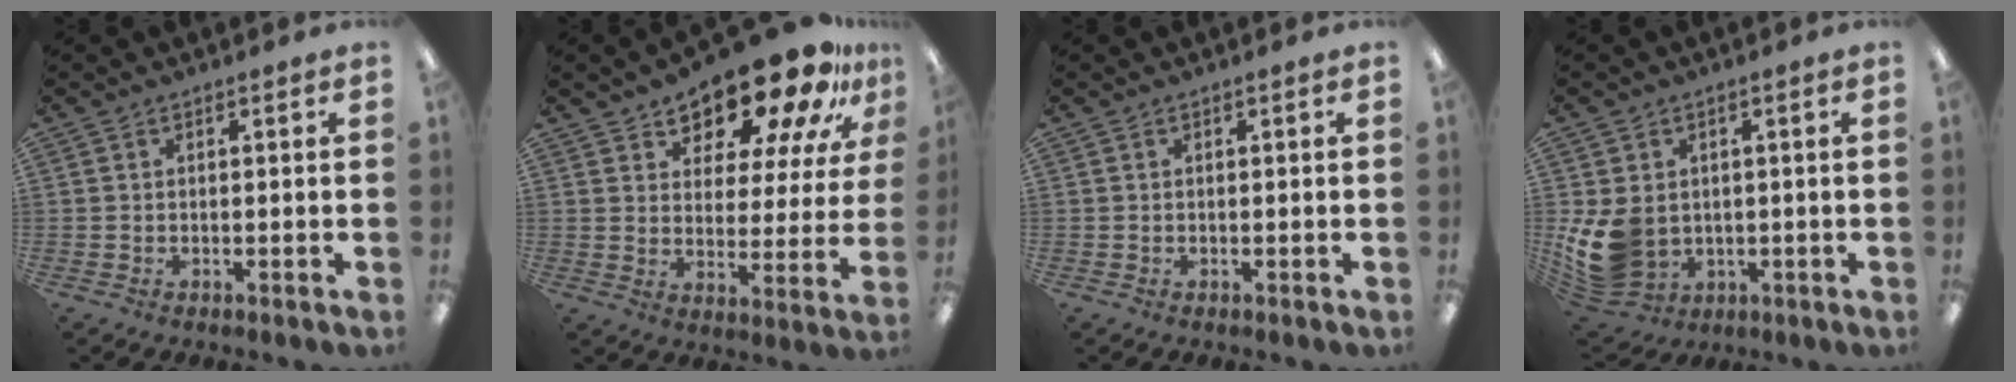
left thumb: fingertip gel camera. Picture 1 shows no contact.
{"total": 16.0, "force": [13.6, 5.5, 6.5], "torque": [-0.118, -0.100, 0.234]}
{"total": 0.0}
{"total": 11.4, "force": [-0.1, 9.4, 6.4], "torque": [-0.147, -0.003, 0.006]}